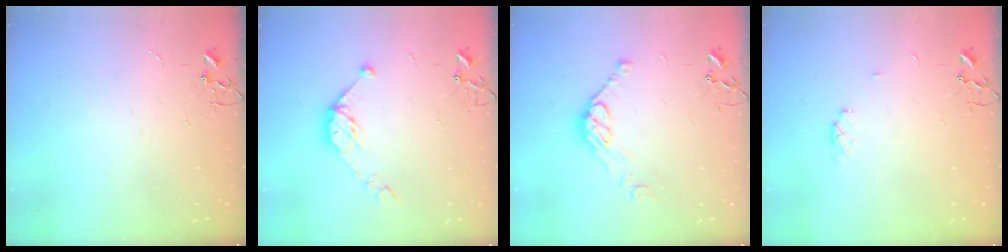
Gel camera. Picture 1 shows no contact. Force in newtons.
{"total": 9.8, "press": 9.8, "slide": 0.8}
{"total": 9.6, "press": 9.5, "slide": 1.0}
{"total": 4.5, "press": 4.5, "slide": 0.9}